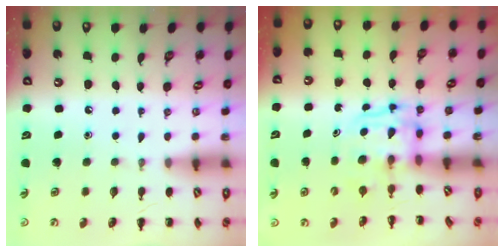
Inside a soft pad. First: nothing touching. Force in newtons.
{"total": 3.8, "press": 3.8, "slide": 0.4}